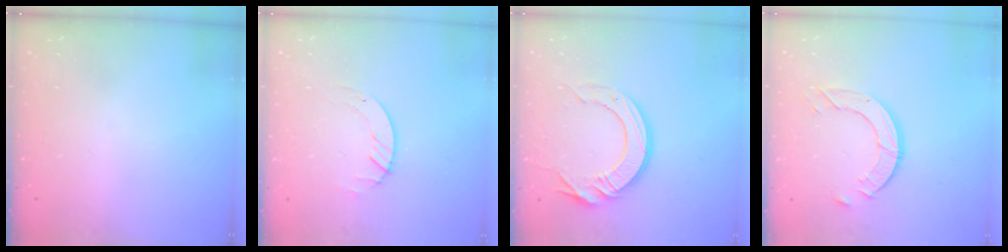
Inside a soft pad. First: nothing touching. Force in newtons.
{"total": 2.0, "press": 2.0, "slide": 0.2}
{"total": 14.2, "press": 14.1, "slide": 1.5}
{"total": 8.4, "press": 8.4, "slide": 0.5}